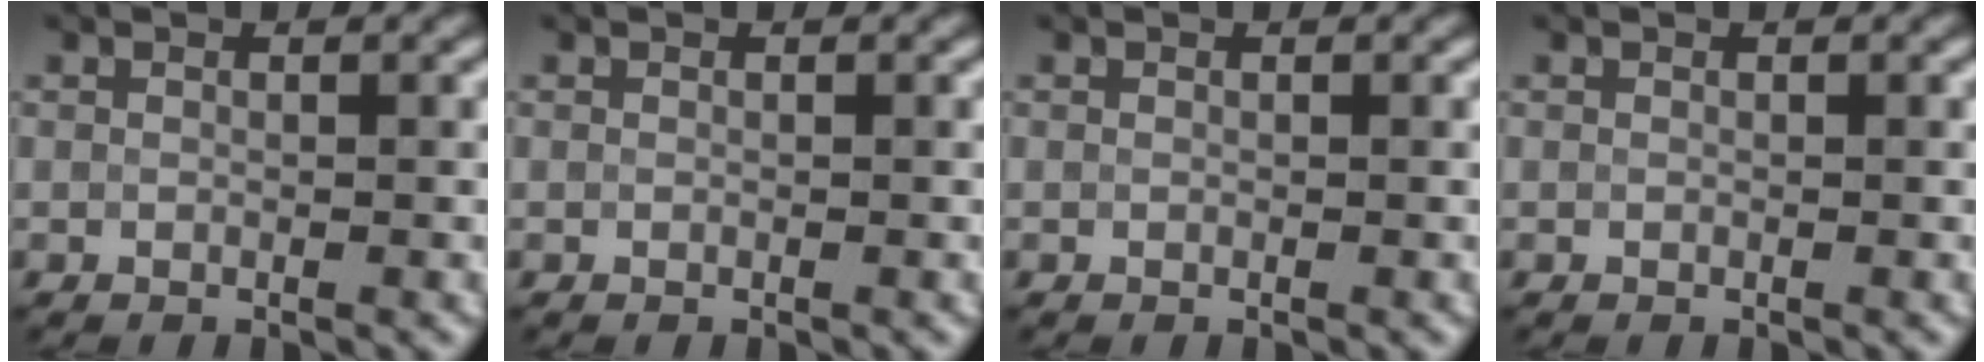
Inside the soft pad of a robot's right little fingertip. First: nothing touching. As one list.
[{"total": 0.0}, {"total": 0.0}, {"total": 0.0}]